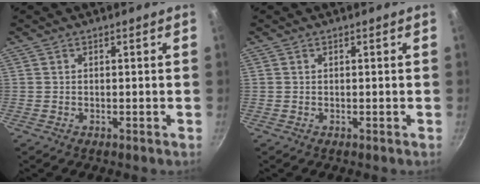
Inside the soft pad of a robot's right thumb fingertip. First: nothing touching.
{"total": 0.0}